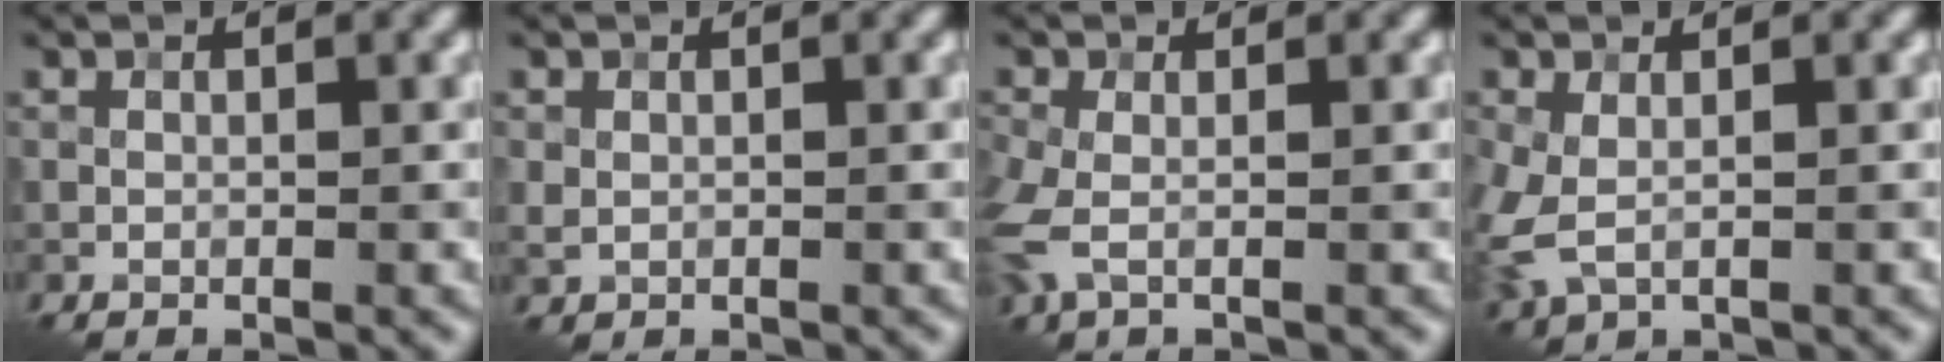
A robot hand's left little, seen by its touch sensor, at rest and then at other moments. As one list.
[{"total": 0.8, "force": [0.1, 0.7, 0.4], "torque": [-0.008, -0.002, 0.003]}, {"total": 3.1, "force": [-0.6, 1.7, 2.5], "torque": [-0.073, -0.008, -0.018]}, {"total": 3.3, "force": [-0.3, 2.0, 2.6], "torque": [-0.080, -0.008, -0.008]}]